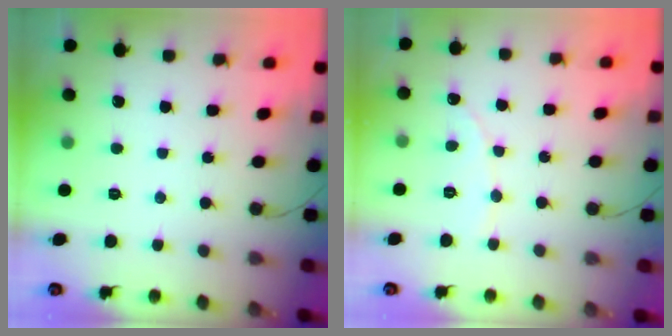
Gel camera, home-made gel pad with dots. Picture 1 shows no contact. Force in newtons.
{"total": 1.9, "press": 1.8, "slide": 0.2}